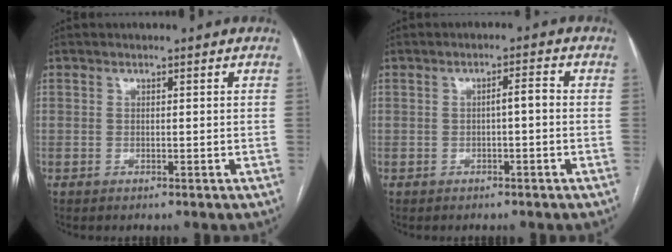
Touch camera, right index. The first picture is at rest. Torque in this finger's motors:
{"motor_torque": [0.28, -0.03, 0.22, 0.04]}